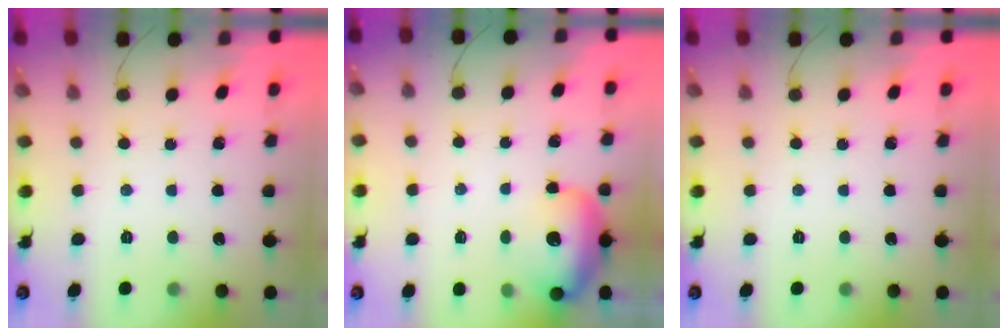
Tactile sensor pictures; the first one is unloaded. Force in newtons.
{"total": 19.2, "press": 15.6, "slide": 11.2}
{"total": 0.0}